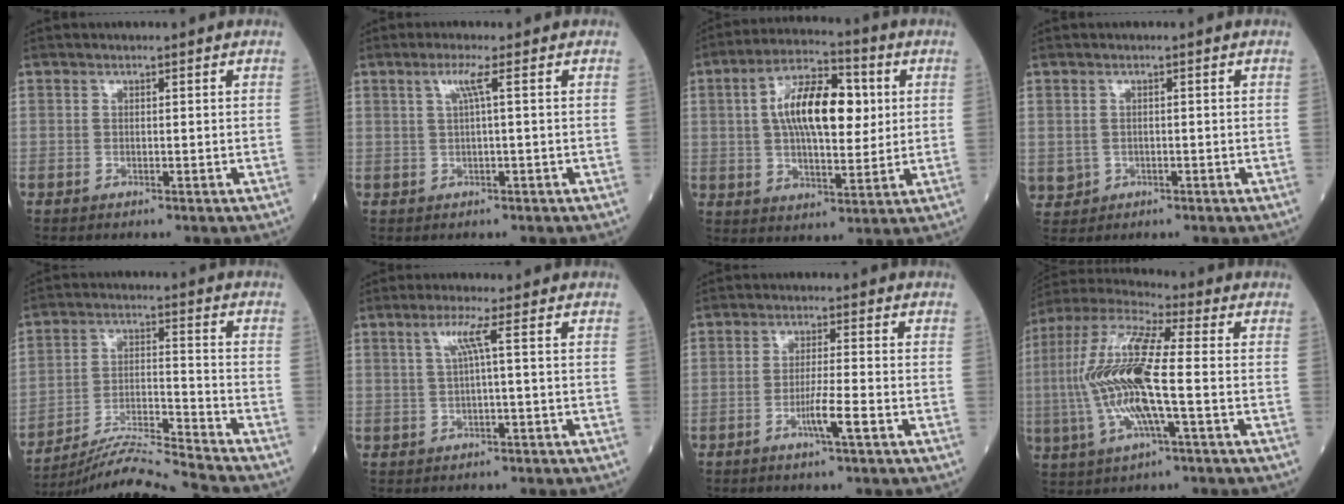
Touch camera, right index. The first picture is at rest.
{"total": 2.4, "force": [0.7, -0.5, 2.2], "torque": [-0.049, 0.006, 0.016]}
{"total": 13.5, "force": [2.5, 5.3, 12.1], "torque": [-0.218, 0.024, 0.041]}
{"total": 3.0, "force": [-0.5, 2.8, 0.8], "torque": [-0.015, 0.002, 0.003]}
{"total": 11.9, "force": [-11.4, -2.6, 2.3], "torque": [-0.036, 0.008, -0.203]}
{"total": 3.0, "force": [0.6, -0.7, 2.8], "torque": [-0.061, 0.008, 0.015]}
{"total": 4.2, "force": [-1.9, -0.4, 3.7], "torque": [-0.067, -0.006, -0.037]}
{"total": 15.6, "force": [-1.6, 2.2, 15.4], "torque": [-0.331, 0.004, -0.033]}